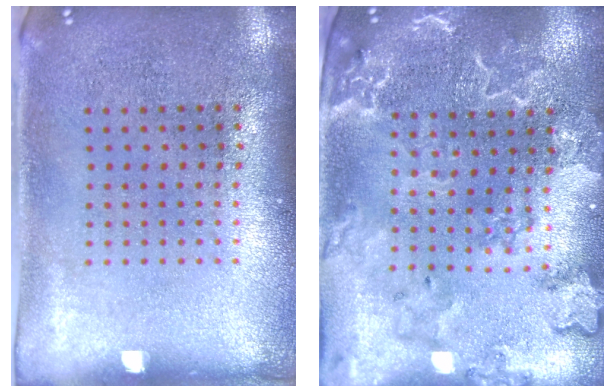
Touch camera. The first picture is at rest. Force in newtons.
{"total": 2.6, "press": 2.4, "slide": 0.8}